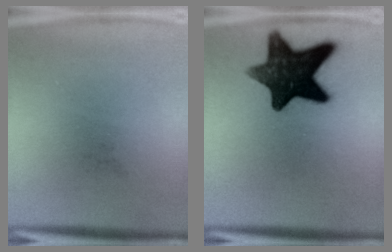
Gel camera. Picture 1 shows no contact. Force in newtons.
{"total": 13.9}